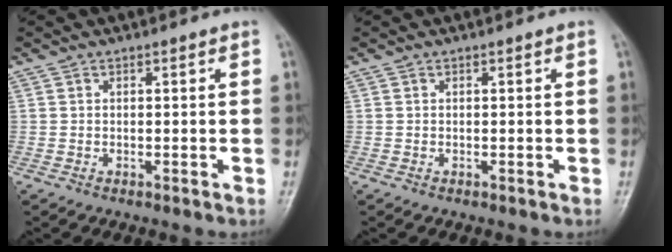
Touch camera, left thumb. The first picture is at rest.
{"total": 0.0}